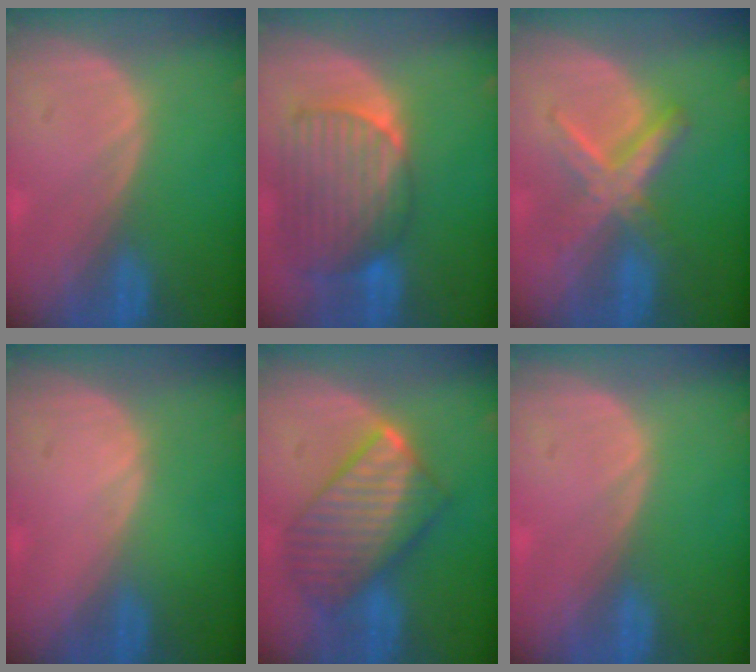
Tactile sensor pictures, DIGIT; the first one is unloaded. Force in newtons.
{"total": 10.1, "press": 8.7, "slide": 5.2}
{"total": 5.9, "press": 5.9, "slide": 0.2}
{"total": 0.0}
{"total": 10.1, "press": 10.1, "slide": 0.9}
{"total": 0.0}